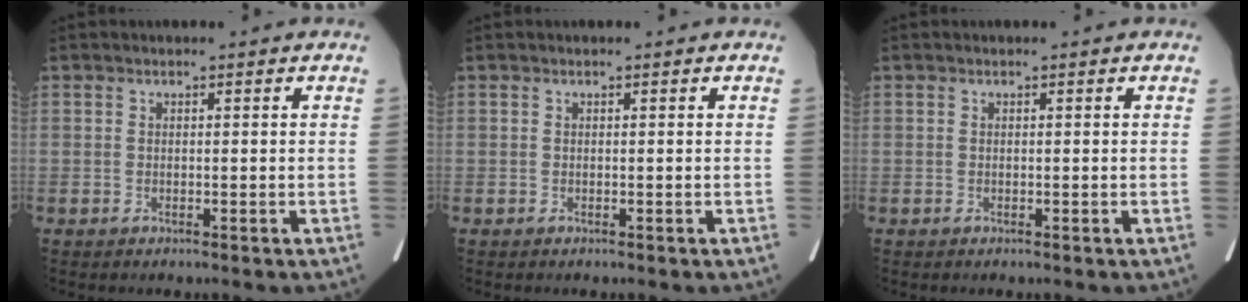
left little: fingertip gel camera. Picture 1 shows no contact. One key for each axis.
{"total": 0.0}
{"total": 0.0}